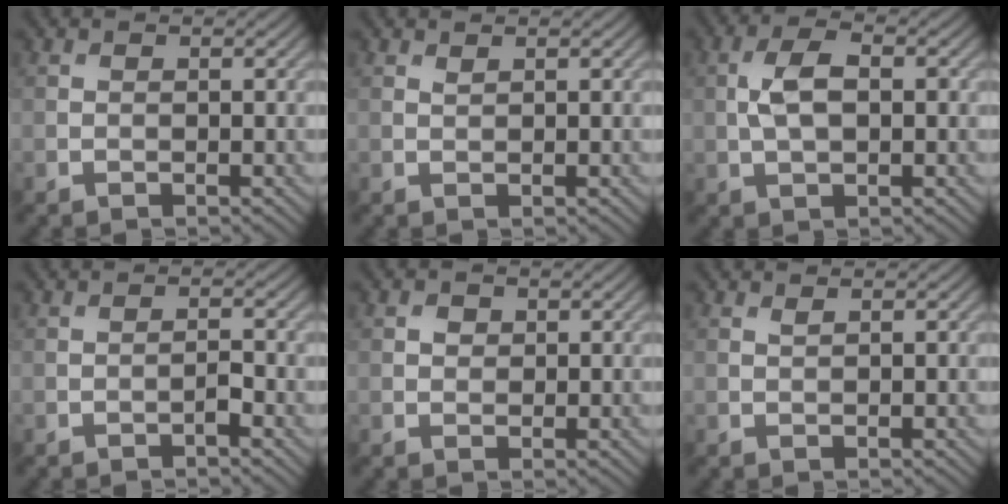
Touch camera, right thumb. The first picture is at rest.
{"total": 0.6, "force": [0.5, 0.0, 0.2], "torque": [-0.005, 0.000, 0.012]}
{"total": 4.9, "force": [0.3, 2.5, 4.3], "torque": [-0.089, 0.007, 0.004]}
{"total": 1.2, "force": [-0.8, 0.2, 0.9], "torque": [-0.014, 0.003, -0.015]}
{"total": 1.2, "force": [0.4, 1.0, 0.5], "torque": [-0.007, -0.002, 0.004]}
{"total": 0.5, "force": [0.4, -0.1, 0.3], "torque": [-0.005, 0.001, 0.009]}